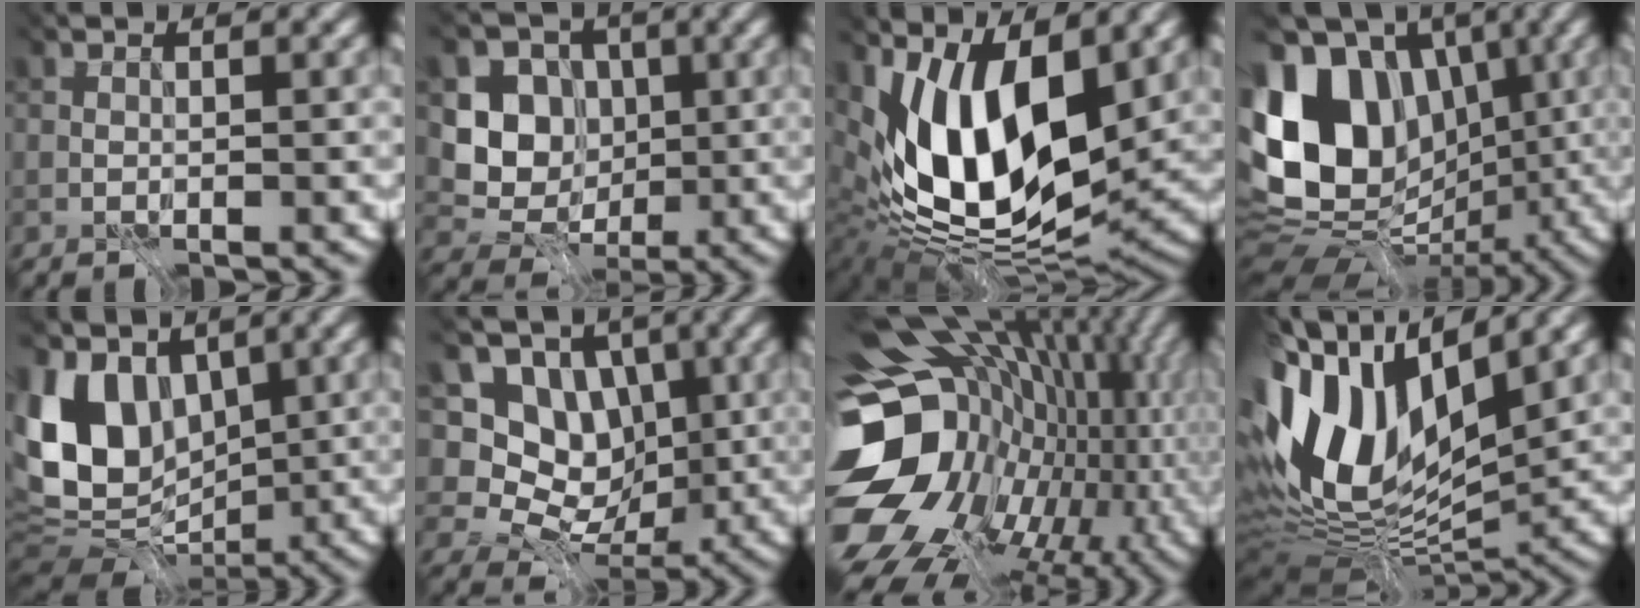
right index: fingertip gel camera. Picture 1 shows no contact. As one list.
[{"total": 4.1, "force": [-0.9, 3.6, 1.6], "torque": [-0.035, -0.023, -0.001]}, {"total": 11.4, "force": [-0.1, 5.6, 10.0], "torque": [-0.171, -0.023, 0.012]}, {"total": 12.9, "force": [-0.7, 10.1, 8.1], "torque": [-0.174, 0.013, 0.003]}, {"total": 7.7, "force": [0.4, 5.9, 4.9], "torque": [-0.107, -0.018, 0.022]}, {"total": 6.8, "force": [0.0, 6.1, 3.0], "torque": [-0.062, 0.000, 0.007]}, {"total": 17.7, "force": [-3.5, 13.2, 11.2], "torque": [-0.196, -0.031, -0.019]}, {"total": 13.5, "force": [0.8, 6.8, 11.6], "torque": [-0.254, 0.006, 0.035]}]